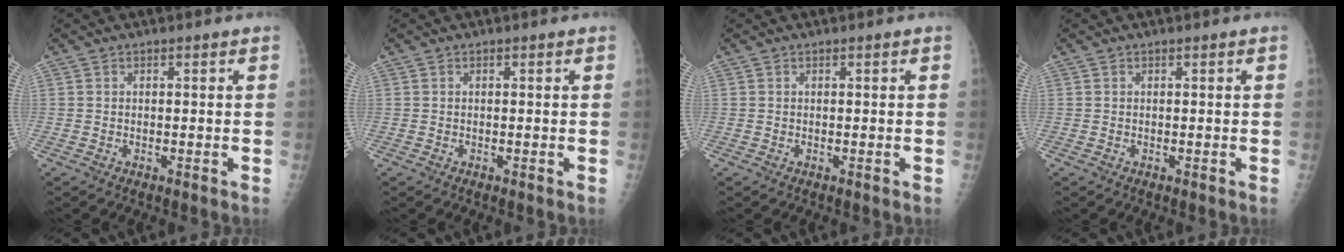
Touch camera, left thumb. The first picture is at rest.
{"total": 0.0}
{"total": 0.0}
{"total": 0.0}